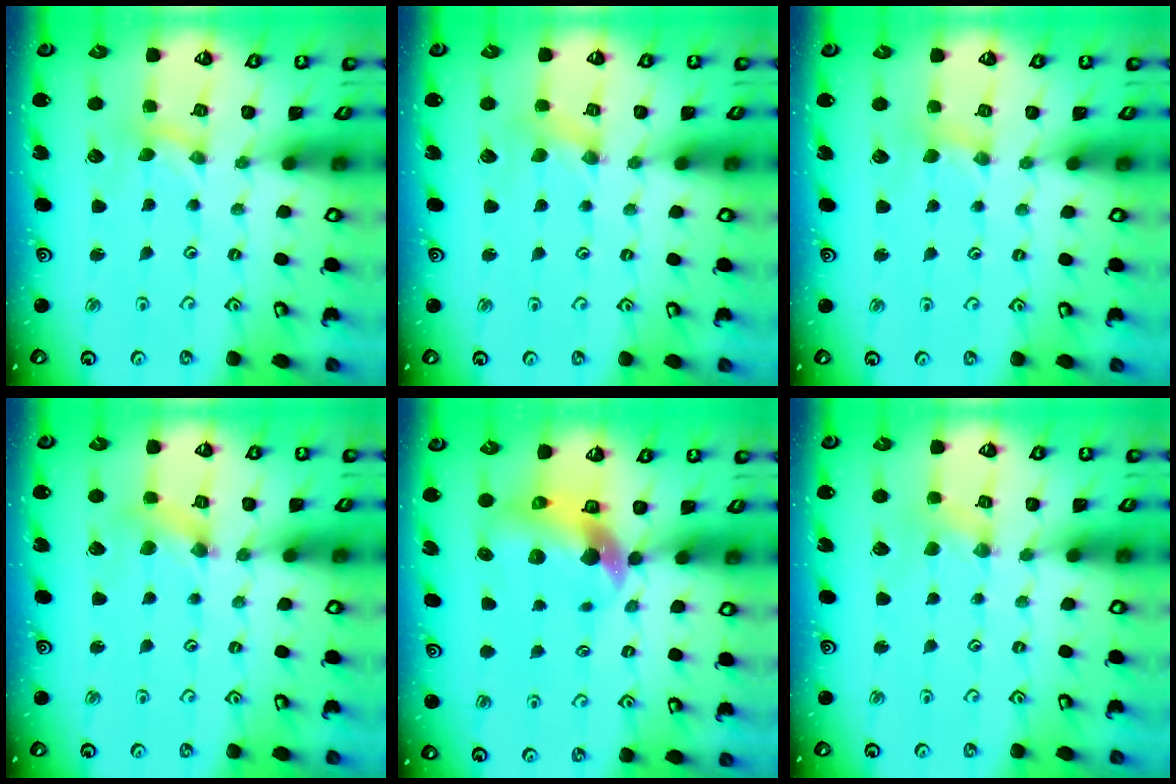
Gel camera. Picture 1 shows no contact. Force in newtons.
{"total": 0.0}
{"total": 0.8, "press": 0.7, "slide": 0.3}
{"total": 2.1, "press": 2.1, "slide": 0.2}
{"total": 8.8, "press": 8.7, "slide": 1.4}
{"total": 0.9, "press": 0.9, "slide": 0.2}